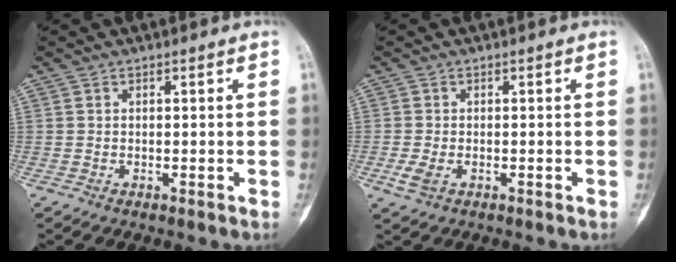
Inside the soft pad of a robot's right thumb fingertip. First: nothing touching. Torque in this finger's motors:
{"motor_torque": [0.22, -0.07, 0.52, 0.00, 0.17]}